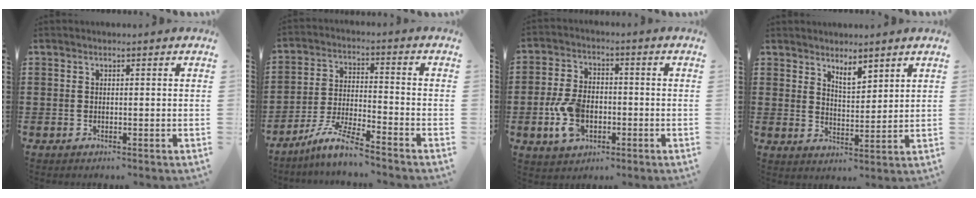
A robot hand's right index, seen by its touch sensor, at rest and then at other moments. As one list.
[{"total": 7.1, "force": [-6.2, 0.0, 3.5], "torque": [-0.084, -0.012, -0.122]}, {"total": 7.7, "force": [-2.0, 4.9, 5.6], "torque": [-0.139, 0.002, -0.041]}, {"total": 3.8, "force": [3.2, 1.1, 1.6], "torque": [-0.032, -0.008, 0.058]}]